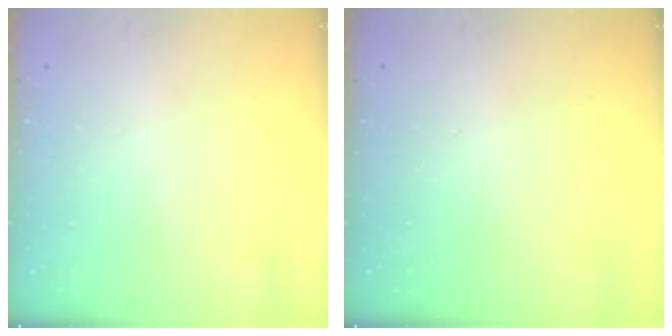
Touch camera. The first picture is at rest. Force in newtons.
{"total": 0.0}